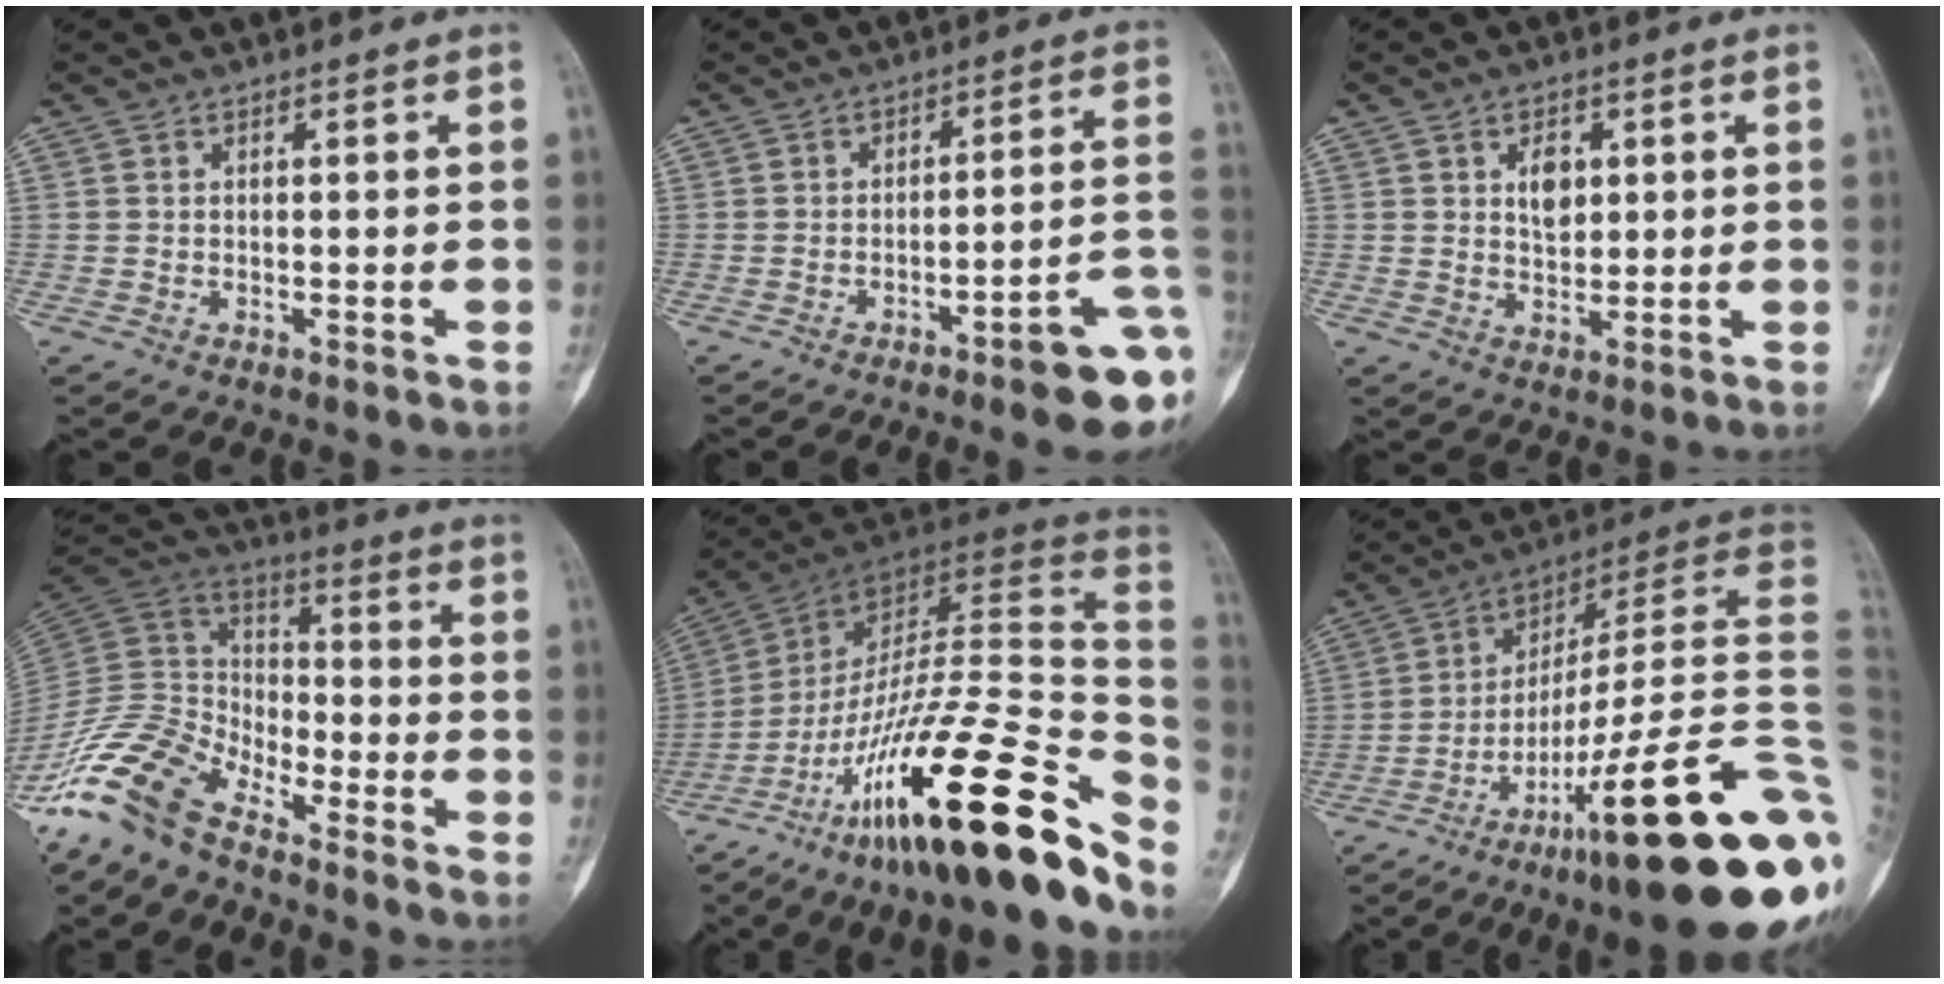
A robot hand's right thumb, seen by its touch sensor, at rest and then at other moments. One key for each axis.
{"total": 12.3, "fx": -5.1, "fy": 2.1, "fz": 11.0, "tx": -0.119, "ty": 0.031, "tz": -0.065}
{"total": 4.7, "fx": 1.4, "fy": 3.0, "fz": 3.3, "tx": -0.040, "ty": -0.009, "tz": 0.025}
{"total": 14.7, "fx": -11.2, "fy": 6.1, "fz": 7.3, "tx": -0.134, "ty": 0.082, "tz": -0.231}
{"total": 36.1, "fx": -18.8, "fy": 9.5, "fz": 29.3, "tx": -0.382, "ty": 0.061, "tz": -0.295}
{"total": 32.4, "fx": -12.0, "fy": 5.7, "fz": 29.5, "tx": -0.304, "ty": 0.087, "tz": -0.188}